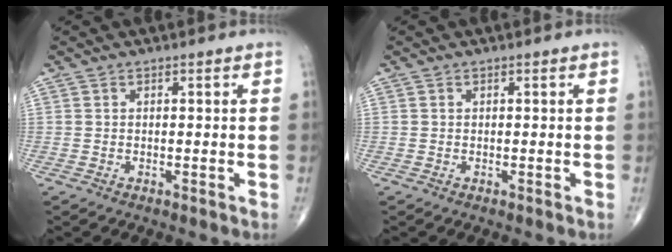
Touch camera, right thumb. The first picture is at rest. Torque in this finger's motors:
{"motor_torque": [-0.25, 0.30, 0.02, 0.00, 0.00]}